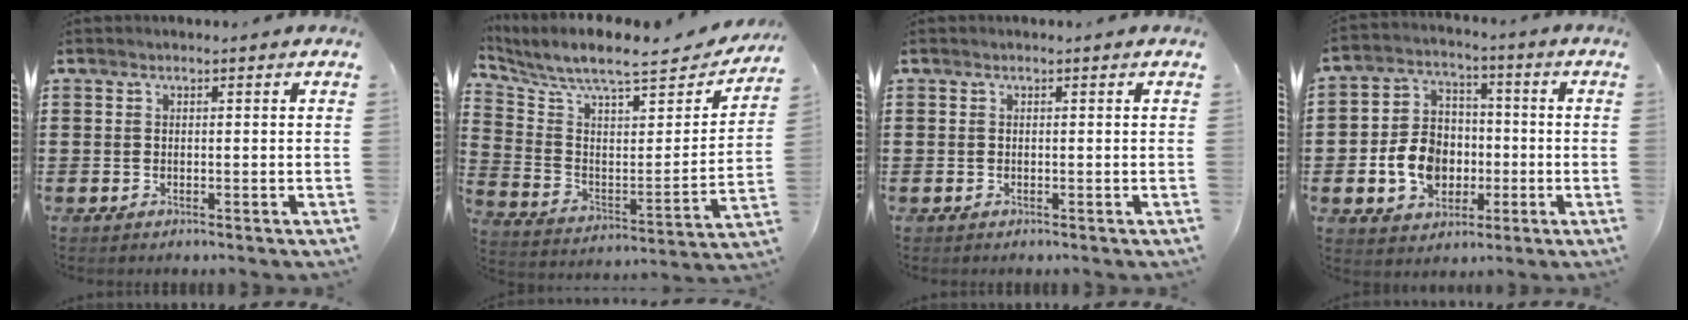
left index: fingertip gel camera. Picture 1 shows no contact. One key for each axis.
{"total": 7.8, "fx": 6.7, "fy": 1.0, "fz": 3.9, "tx": -0.108, "ty": -0.052, "tz": 0.110}
{"total": 0.0}
{"total": 8.9, "fx": -1.9, "fy": 7.2, "fz": 4.7, "tx": -0.123, "ty": 0.020, "tz": -0.036}